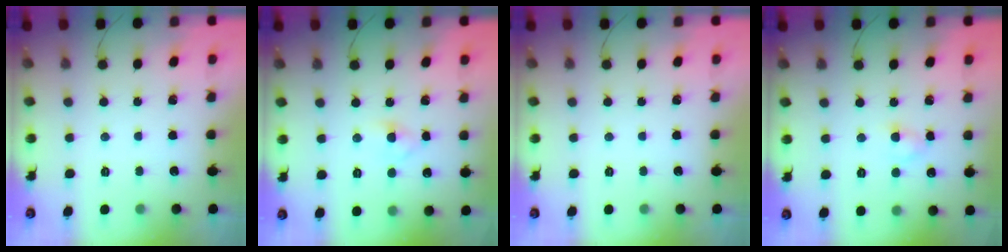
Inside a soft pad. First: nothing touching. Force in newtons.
{"total": 2.8, "press": 2.7, "slide": 0.8}
{"total": 0.0}
{"total": 3.0, "press": 2.8, "slide": 0.9}